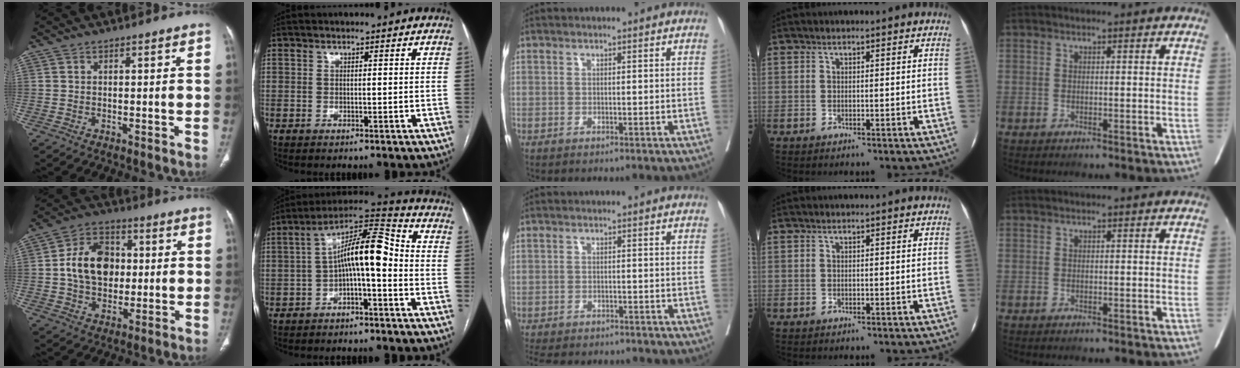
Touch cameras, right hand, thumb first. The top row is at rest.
{"thumb": {"total": 13.2, "force": [0.8, 9.8, 8.9], "torque": [-0.123, 0.014, 0.012]}, "index": {"total": 10.9, "force": [-1.2, 2.6, 10.6], "torque": [-0.181, 0.042, -0.021]}, "middle": {"total": 11.6, "force": [-10.3, 3.6, 4.1], "torque": [-0.084, -0.009, -0.132]}}